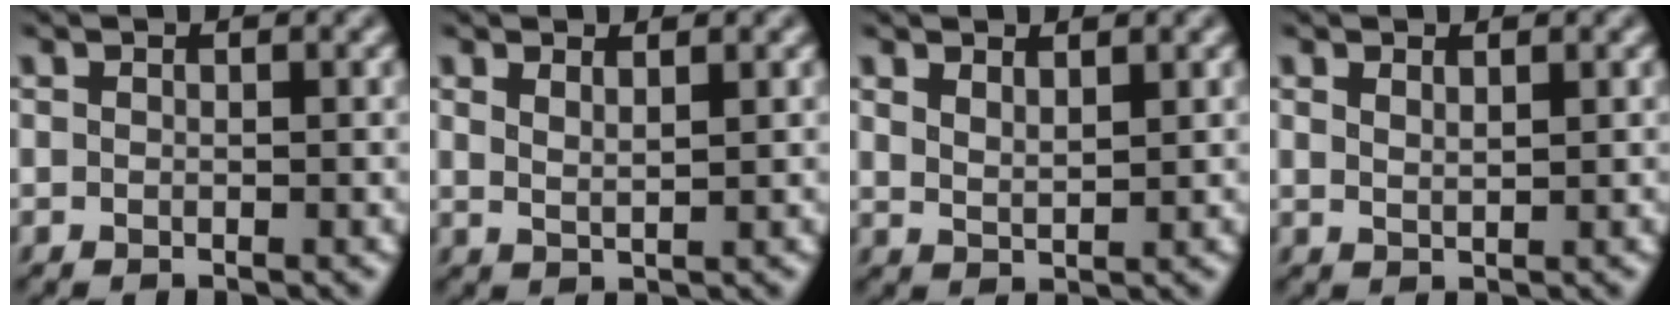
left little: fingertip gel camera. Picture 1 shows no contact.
{"total": 1.2, "force": [1.0, 0.1, 0.8], "torque": [-0.020, -0.001, 0.020]}
{"total": 1.6, "force": [1.3, 0.4, 0.9], "torque": [-0.022, -0.003, 0.027]}
{"total": 0.8, "force": [0.7, 0.1, 0.5], "torque": [-0.015, 0.000, 0.015]}